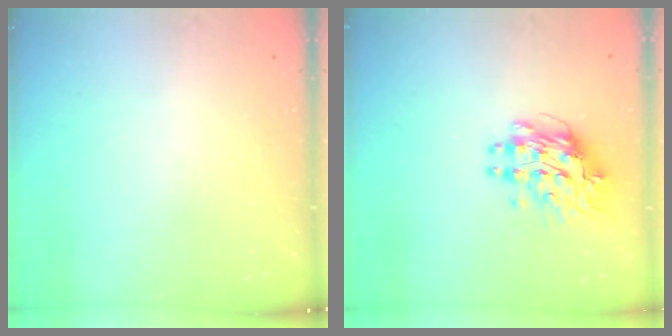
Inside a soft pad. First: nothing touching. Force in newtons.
{"total": 9.8, "press": 9.7, "slide": 0.8}